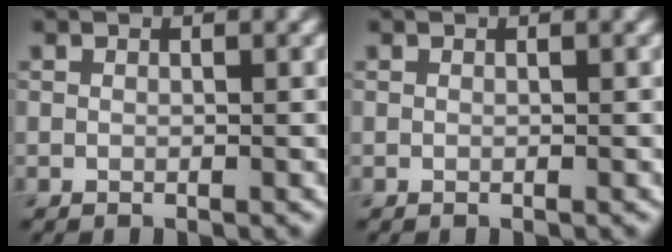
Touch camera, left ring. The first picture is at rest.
{"total": 0.0}